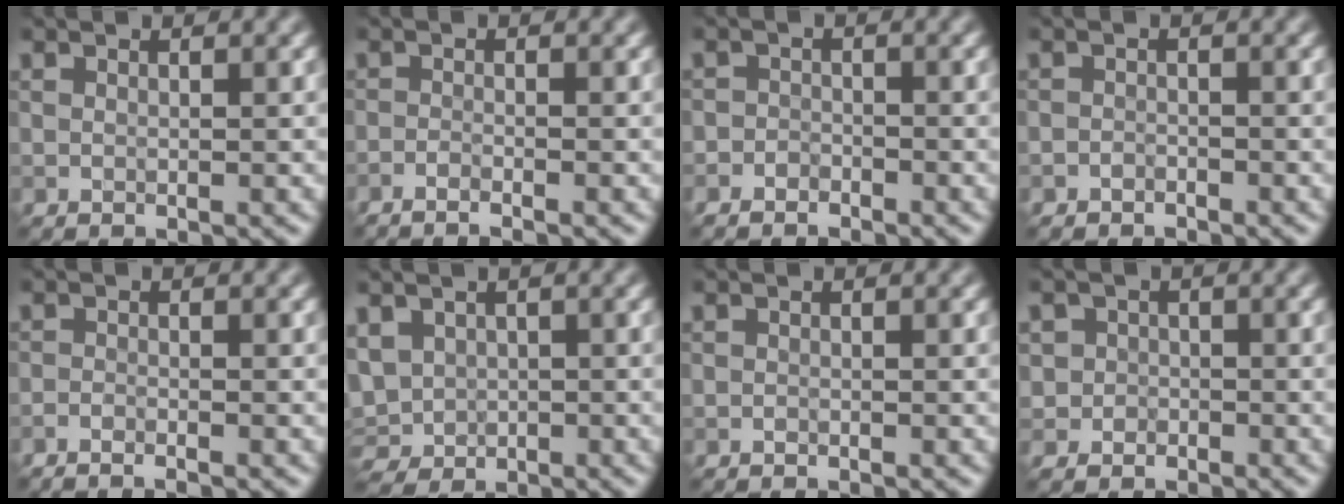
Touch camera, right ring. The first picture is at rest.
{"total": 1.7, "force": [-1.3, 0.2, 1.0], "torque": [-0.020, 0.001, -0.032]}
{"total": 1.6, "force": [-1.3, 0.9, 0.1], "torque": [0.010, 0.006, -0.028]}
{"total": 0.9, "force": [-0.8, 0.5, 0.0], "torque": [0.005, 0.003, -0.014]}
{"total": 1.2, "force": [-1.0, 0.1, 0.7], "torque": [-0.015, 0.000, -0.023]}
{"total": 3.7, "force": [0.0, 3.1, 2.0], "torque": [-0.051, -0.002, 0.005]}
{"total": 0.0}
{"total": 1.9, "force": [-0.6, 1.8, -0.1], "torque": [0.027, 0.007, -0.017]}